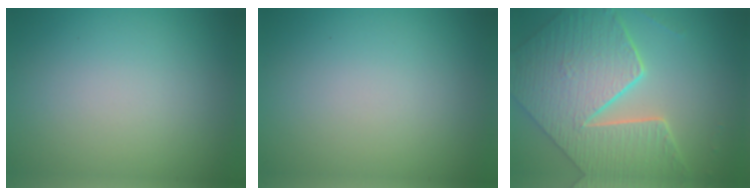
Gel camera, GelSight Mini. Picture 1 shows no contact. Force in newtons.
{"total": 0.0}
{"total": 9.2, "press": 6.8, "slide": 6.2}